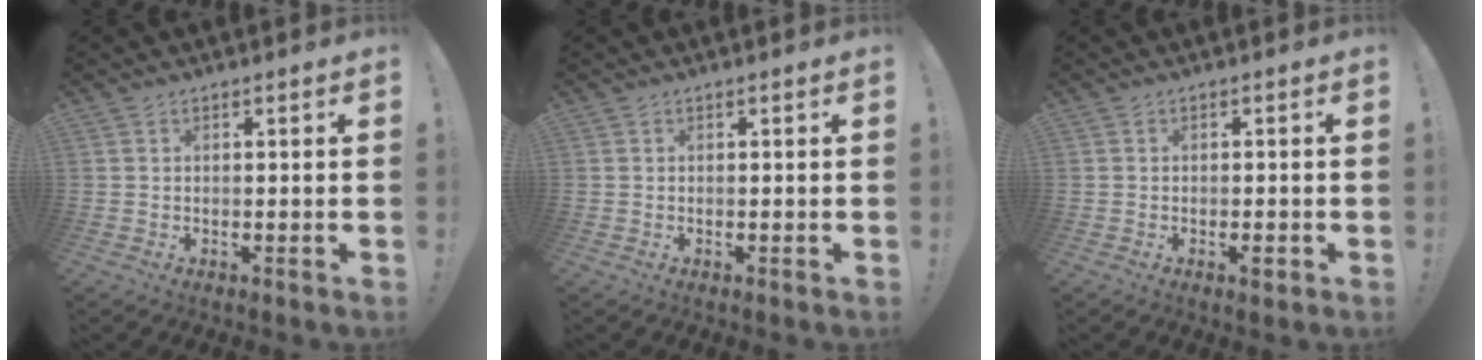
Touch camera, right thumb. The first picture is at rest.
{"total": 0.0}
{"total": 1.8, "force": [-0.9, 0.5, 1.4], "torque": [-0.017, 0.001, -0.016]}